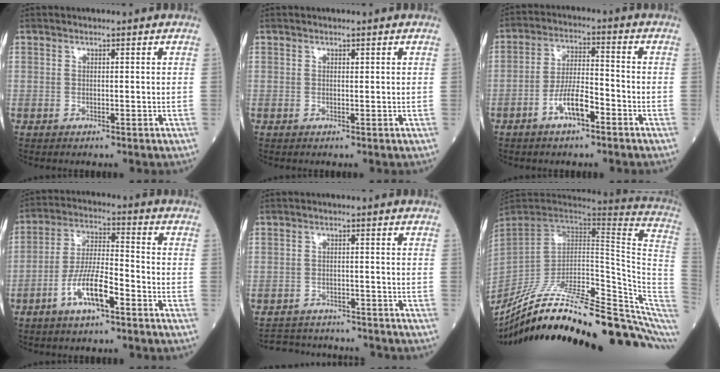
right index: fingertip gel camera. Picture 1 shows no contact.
{"total": 0.0}
{"total": 6.4, "force": [-3.4, 1.6, 5.1], "torque": [-0.104, 0.008, -0.062]}
{"total": 8.6, "force": [-4.4, 1.8, 7.1], "torque": [-0.144, 0.004, -0.082]}
{"total": 8.8, "force": [-8.4, 2.5, 1.1], "torque": [-0.018, 0.012, -0.113]}
{"total": 33.6, "force": [-26.1, 3.7, 20.7], "torque": [-0.231, -0.027, -0.390]}